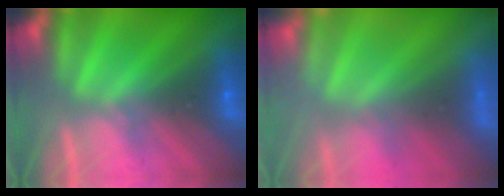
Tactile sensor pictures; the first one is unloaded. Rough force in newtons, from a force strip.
{"total": 8.7}